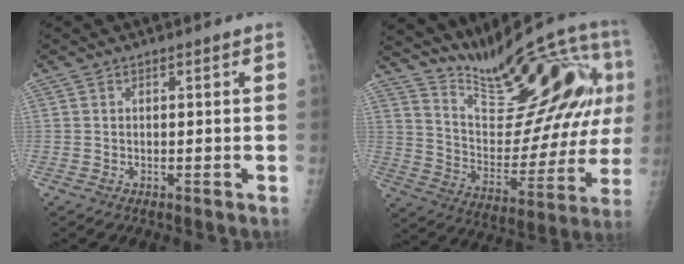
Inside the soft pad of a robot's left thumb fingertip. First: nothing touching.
{"total": 25.5, "force": [12.1, 8.3, 20.9], "torque": [-0.283, -0.033, 0.207]}